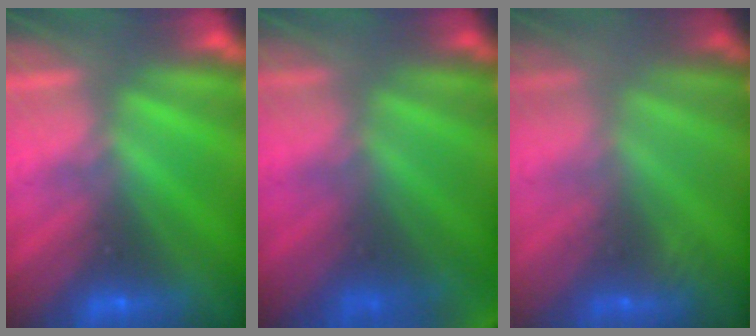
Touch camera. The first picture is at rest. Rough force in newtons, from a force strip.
{"total": 8.3}
{"total": 2.6}